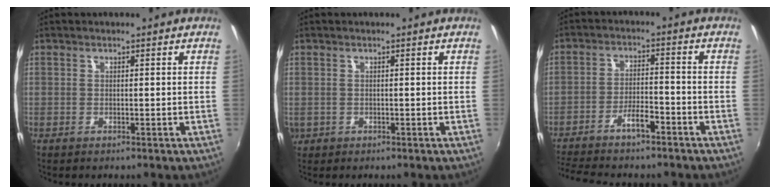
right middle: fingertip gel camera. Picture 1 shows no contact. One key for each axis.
{"total": 2.1, "fx": -0.4, "fy": 1.9, "fz": 0.8, "tx": -0.016, "ty": -0.004, "tz": -0.004}
{"total": 8.8, "fx": -7.3, "fy": 1.8, "fz": 4.7, "tx": -0.103, "ty": 0.006, "tz": -0.124}